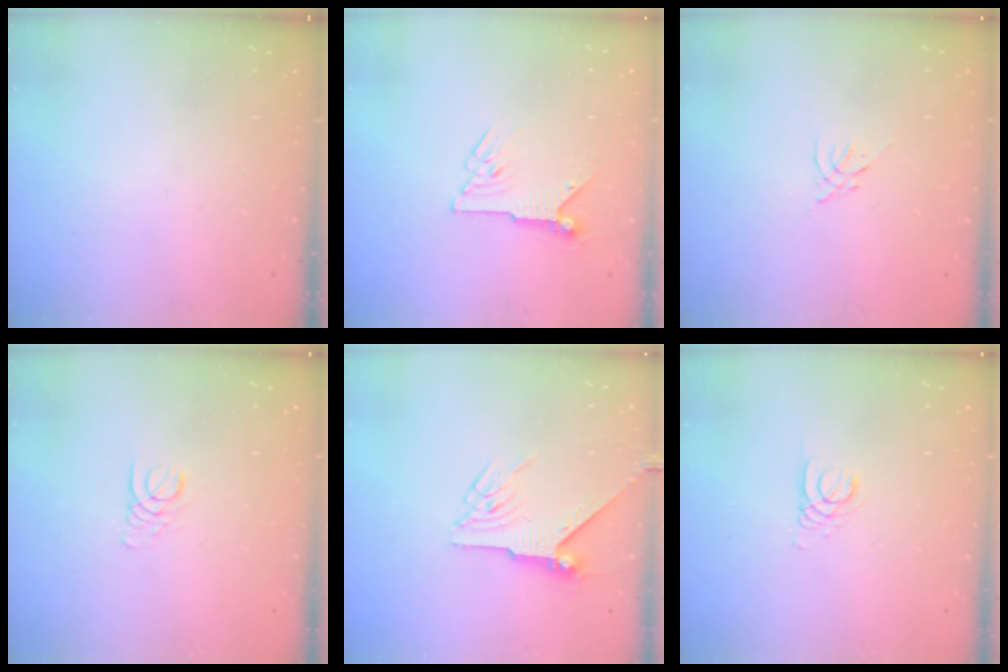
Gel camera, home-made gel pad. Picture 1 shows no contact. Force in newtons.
{"total": 6.9, "press": 6.9, "slide": 0.3}
{"total": 0.0}
{"total": 1.6, "press": 1.6, "slide": 0.1}
{"total": 6.0, "press": 6.0, "slide": 0.4}
{"total": 2.7, "press": 2.7, "slide": 0.3}